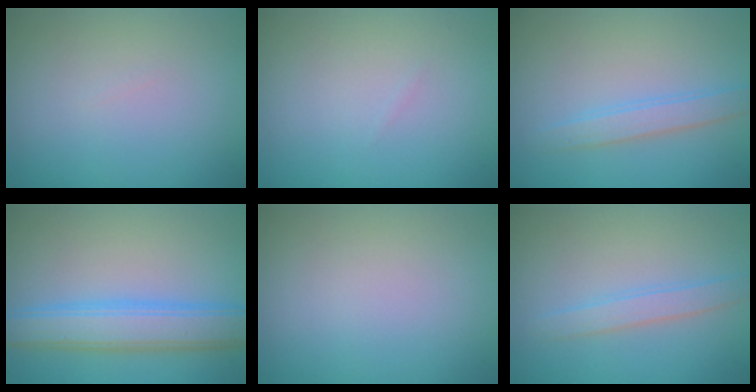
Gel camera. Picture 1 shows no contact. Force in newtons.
{"total": 0.0}
{"total": 2.1, "press": 2.1, "slide": 0.1}
{"total": 5.4, "press": 5.4, "slide": 0.1}
{"total": 0.0}
{"total": 1.9, "press": 1.9, "slide": 0.1}